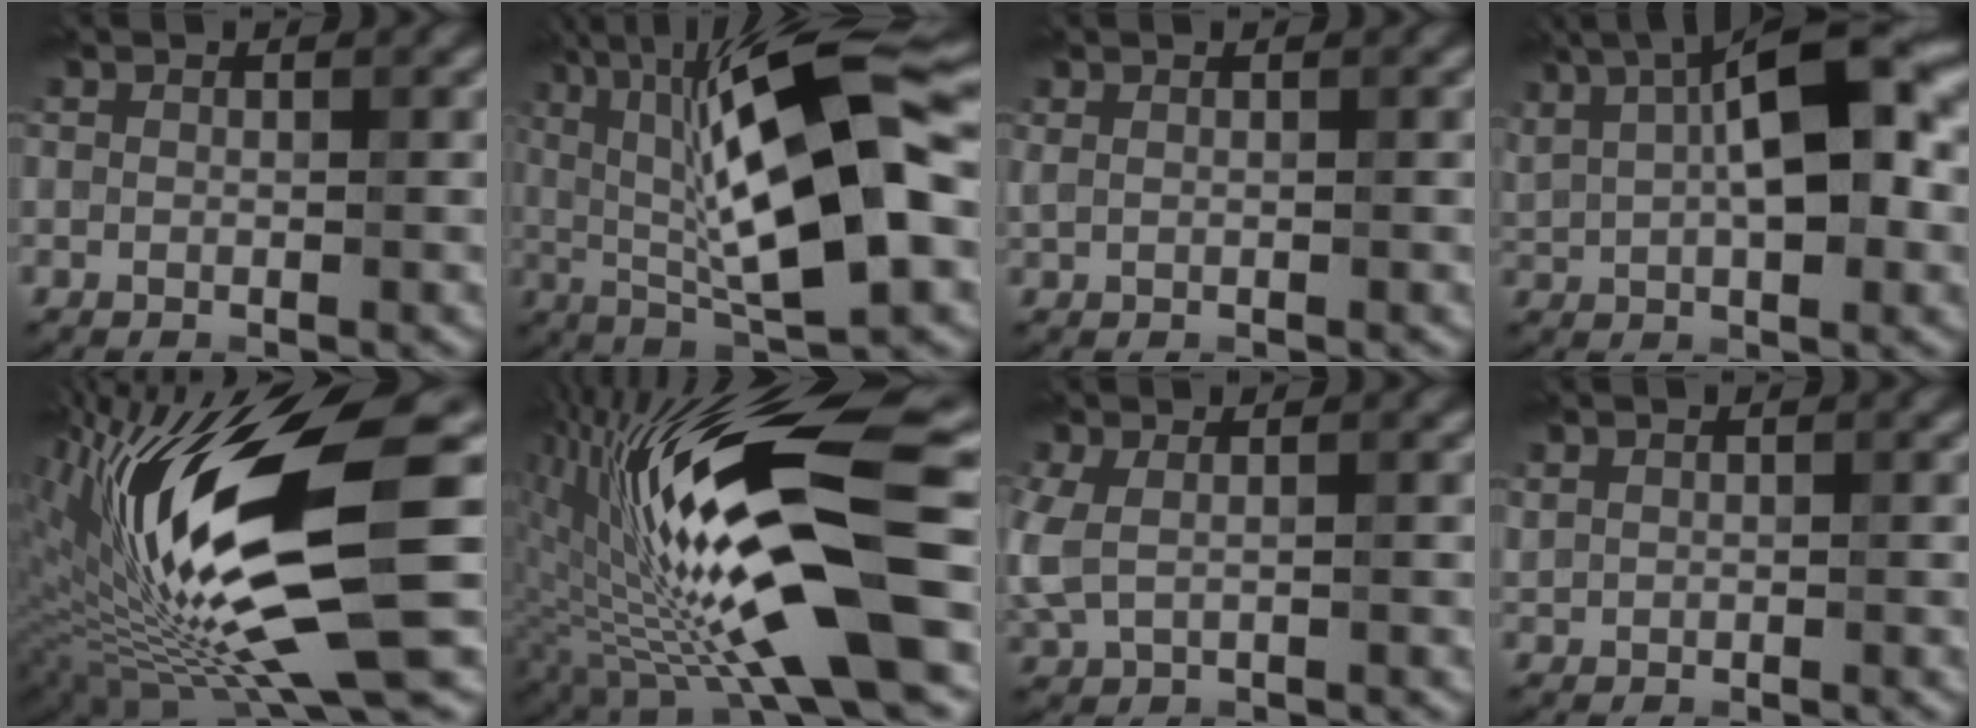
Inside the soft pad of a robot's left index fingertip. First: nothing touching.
{"total": 15.9, "force": [1.9, 4.4, 15.2], "torque": [-0.249, 0.016, 0.021]}
{"total": 0.5, "force": [0.4, 0.2, 0.3], "torque": [-0.008, 0.003, 0.010]}
{"total": 11.6, "force": [3.1, 4.5, 10.3], "torque": [-0.165, 0.016, 0.047]}
{"total": 16.2, "force": [1.6, 5.4, 15.2], "torque": [-0.288, -0.018, 0.036]}
{"total": 15.5, "force": [-1.1, 4.1, 15.0], "torque": [-0.269, 0.002, -0.021]}
{"total": 2.2, "force": [0.2, 1.3, 1.8], "torque": [-0.057, 0.001, 0.003]}
{"total": 0.5, "force": [0.5, 0.2, 0.0], "torque": [-0.003, 0.001, 0.014]}